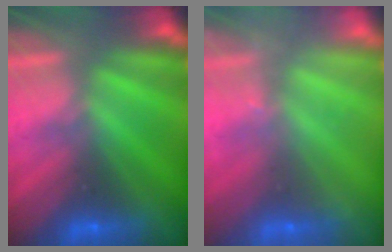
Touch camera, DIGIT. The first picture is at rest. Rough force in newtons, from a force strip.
{"total": 2.2}